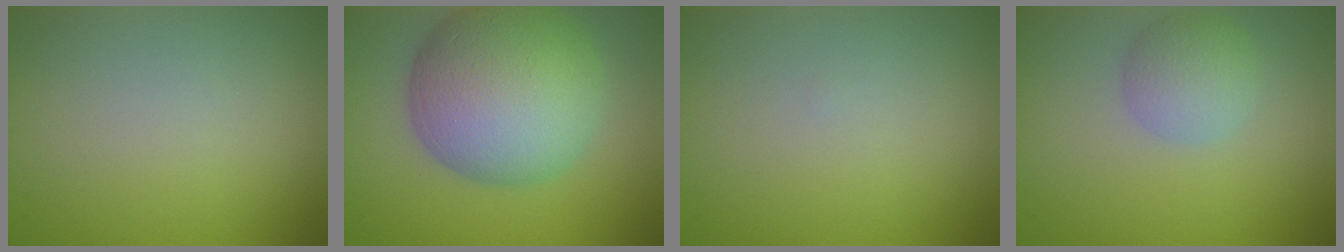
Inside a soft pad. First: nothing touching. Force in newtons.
{"total": 11.7, "press": 11.7, "slide": 0.4}
{"total": 0.0}
{"total": 3.0, "press": 3.0, "slide": 0.2}